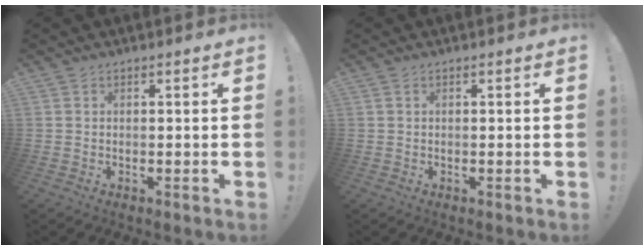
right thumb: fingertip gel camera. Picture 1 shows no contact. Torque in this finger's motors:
{"motor_torque": [0.02, -0.04, -0.08, 0.19, 0.00]}